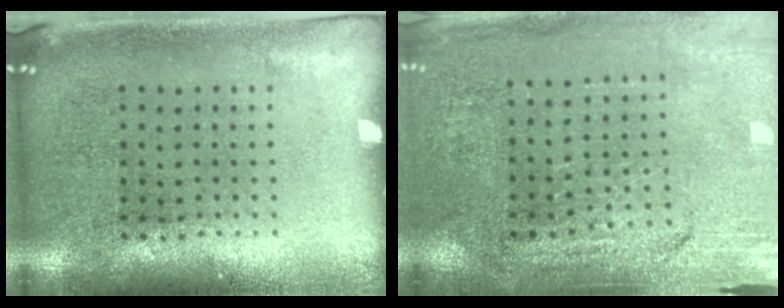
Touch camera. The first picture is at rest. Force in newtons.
{"total": 3.1, "press": 3.0, "slide": 0.3}